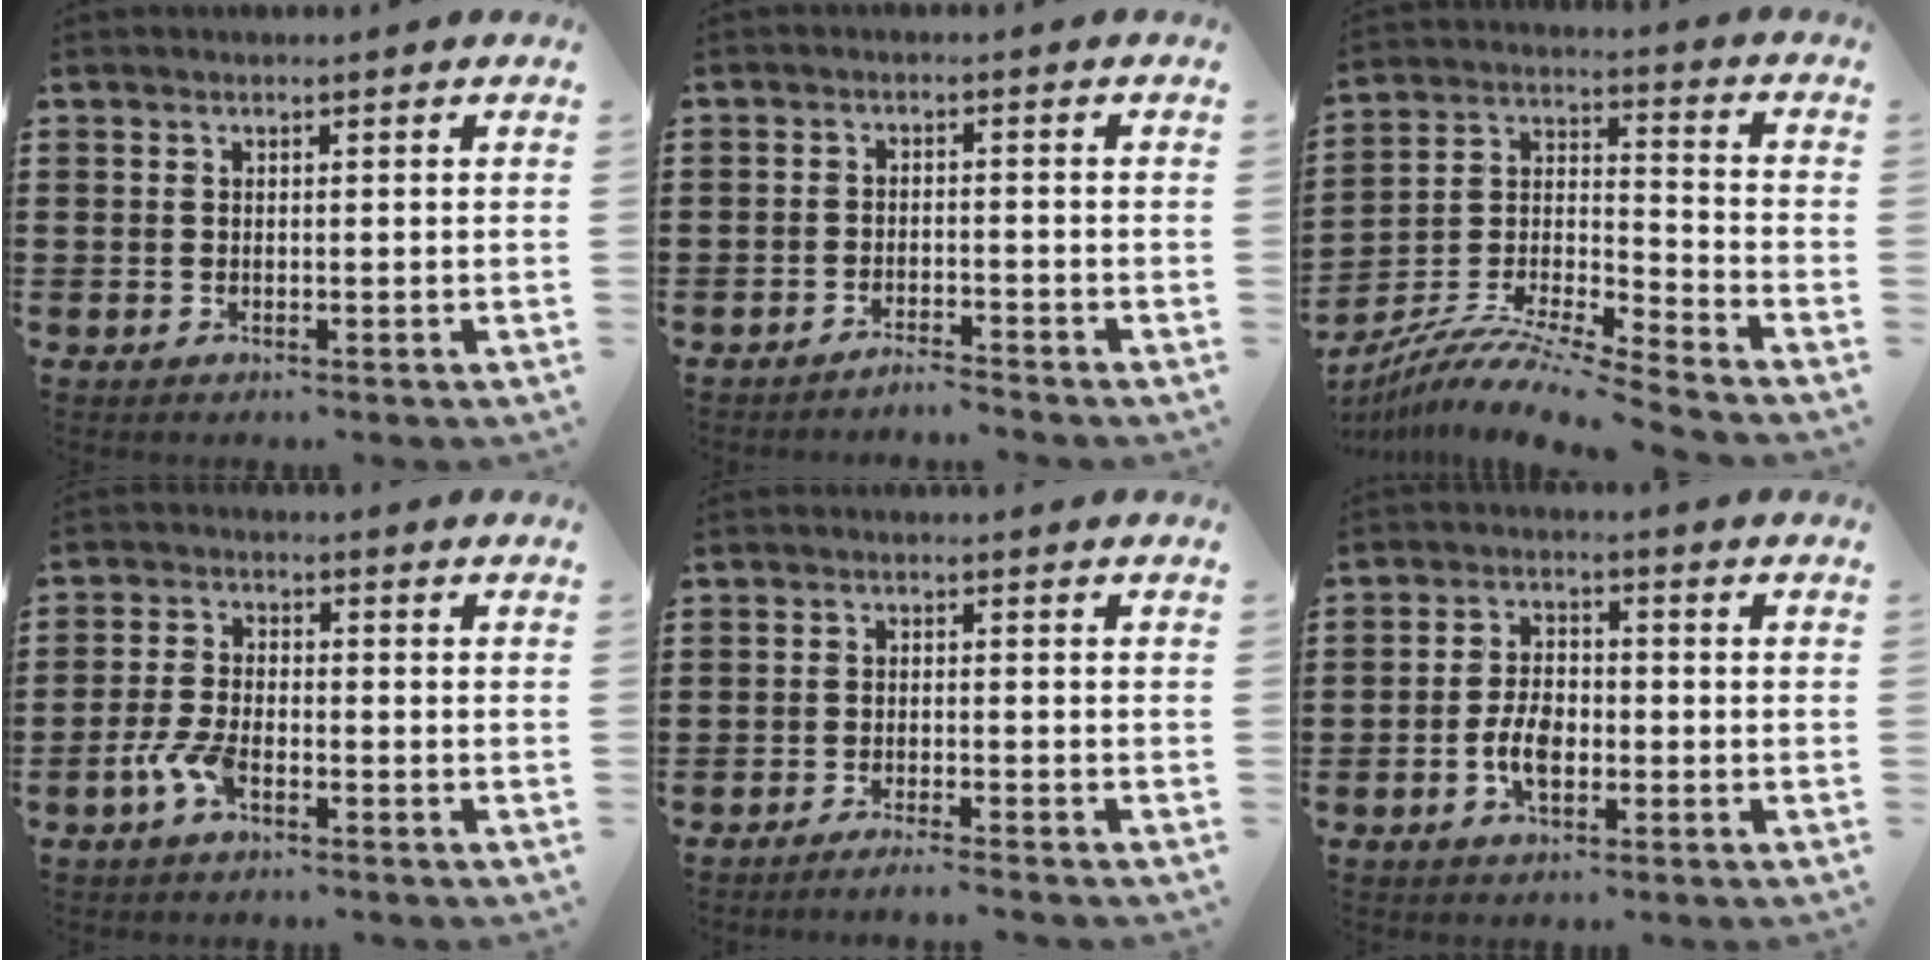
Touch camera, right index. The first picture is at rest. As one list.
[{"total": 2.2, "force": [-2.2, -0.1, 0.1], "torque": [-0.006, 0.004, -0.046]}, {"total": 9.0, "force": [-8.4, 0.4, 3.3], "torque": [-0.064, 0.002, -0.170]}, {"total": 4.7, "force": [-2.5, 1.8, 3.5], "torque": [-0.093, -0.003, -0.055]}, {"total": 2.0, "force": [-1.9, -0.4, 0.5], "torque": [-0.008, 0.001, -0.039]}, {"total": 5.4, "force": [-1.6, 3.0, 4.3], "torque": [-0.097, 0.002, -0.034]}]